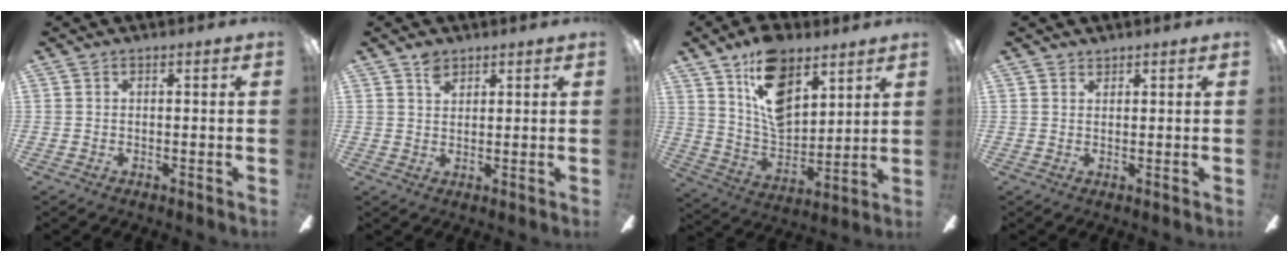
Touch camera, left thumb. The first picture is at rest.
{"total": 3.1, "force": [2.3, 1.7, 1.2], "torque": [-0.020, -0.004, 0.042]}
{"total": 16.3, "force": [9.8, 8.9, 9.5], "torque": [-0.165, -0.041, 0.182]}
{"total": 1.3, "force": [1.2, 0.5, -0.1], "torque": [0.001, -0.002, 0.024]}